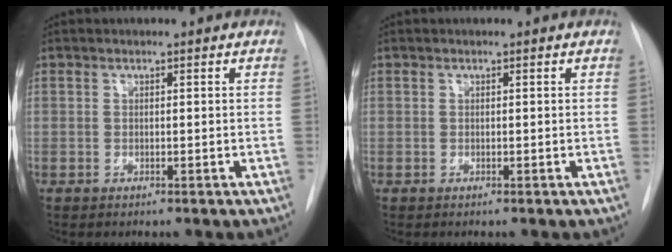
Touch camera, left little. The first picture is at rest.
{"total": 0.0}